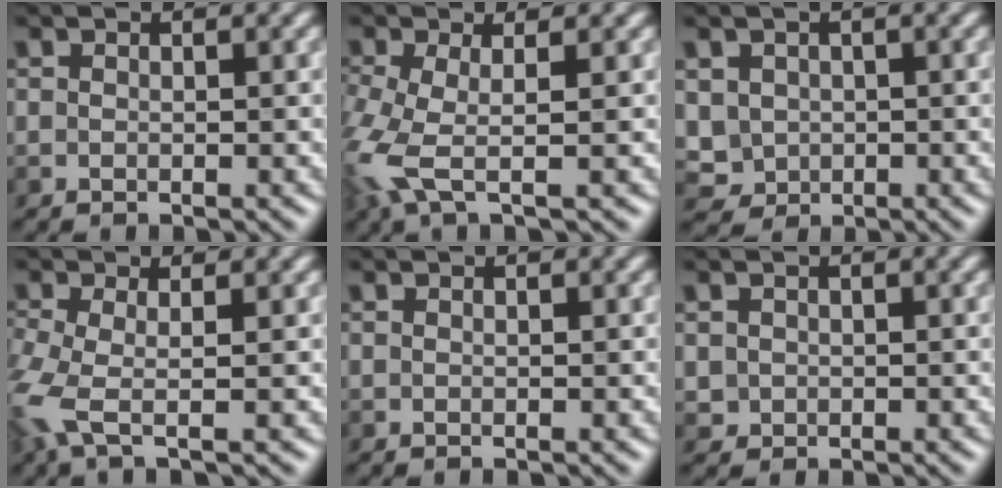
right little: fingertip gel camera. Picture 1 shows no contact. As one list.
[{"total": 5.0, "force": [-1.7, 2.1, 4.3], "torque": [-0.130, -0.008, -0.038]}, {"total": 4.1, "force": [0.7, 3.7, 1.6], "torque": [-0.029, 0.019, 0.009]}, {"total": 4.5, "force": [-1.5, 1.8, 3.8], "torque": [-0.112, -0.003, -0.035]}, {"total": 0.0}, {"total": 1.9, "force": [0.4, 1.8, 0.5], "torque": [0.002, 0.009, 0.008]}]